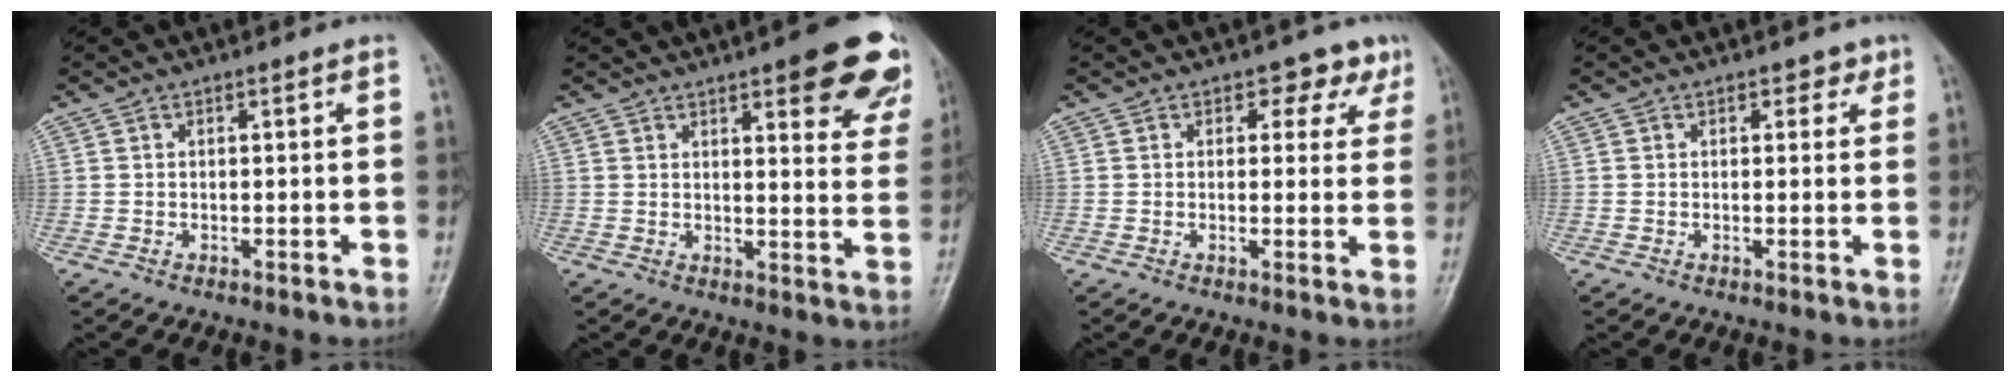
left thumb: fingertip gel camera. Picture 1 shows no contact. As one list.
[{"total": 15.9, "force": [9.5, 4.8, 11.8], "torque": [-0.109, -0.040, 0.107]}, {"total": 4.5, "force": [2.7, 3.1, 1.8], "torque": [0.014, -0.009, 0.026]}, {"total": 1.9, "force": [1.2, 1.3, 0.9], "torque": [0.007, -0.003, 0.010]}]